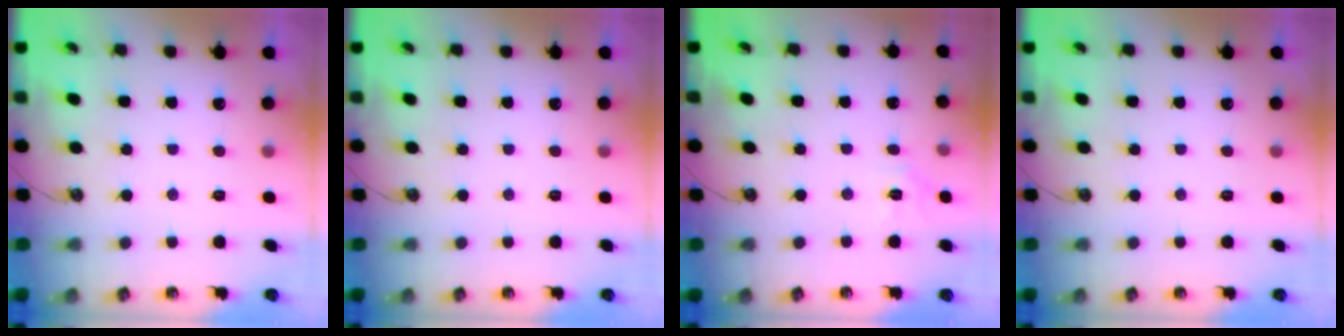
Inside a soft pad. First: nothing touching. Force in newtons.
{"total": 0.0}
{"total": 3.9, "press": 3.9, "slide": 0.2}
{"total": 0.0}